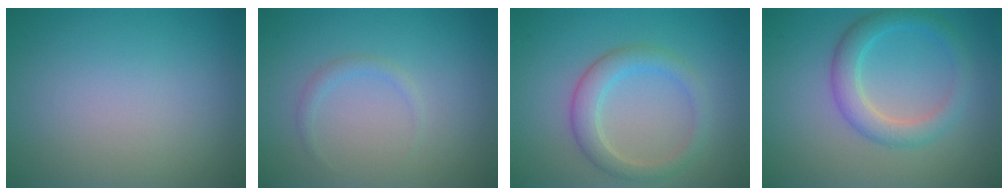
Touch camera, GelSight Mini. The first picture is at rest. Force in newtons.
{"total": 0.9, "press": 0.9, "slide": 0.1}
{"total": 2.8, "press": 2.8, "slide": 0.2}
{"total": 3.4, "press": 3.4, "slide": 0.2}